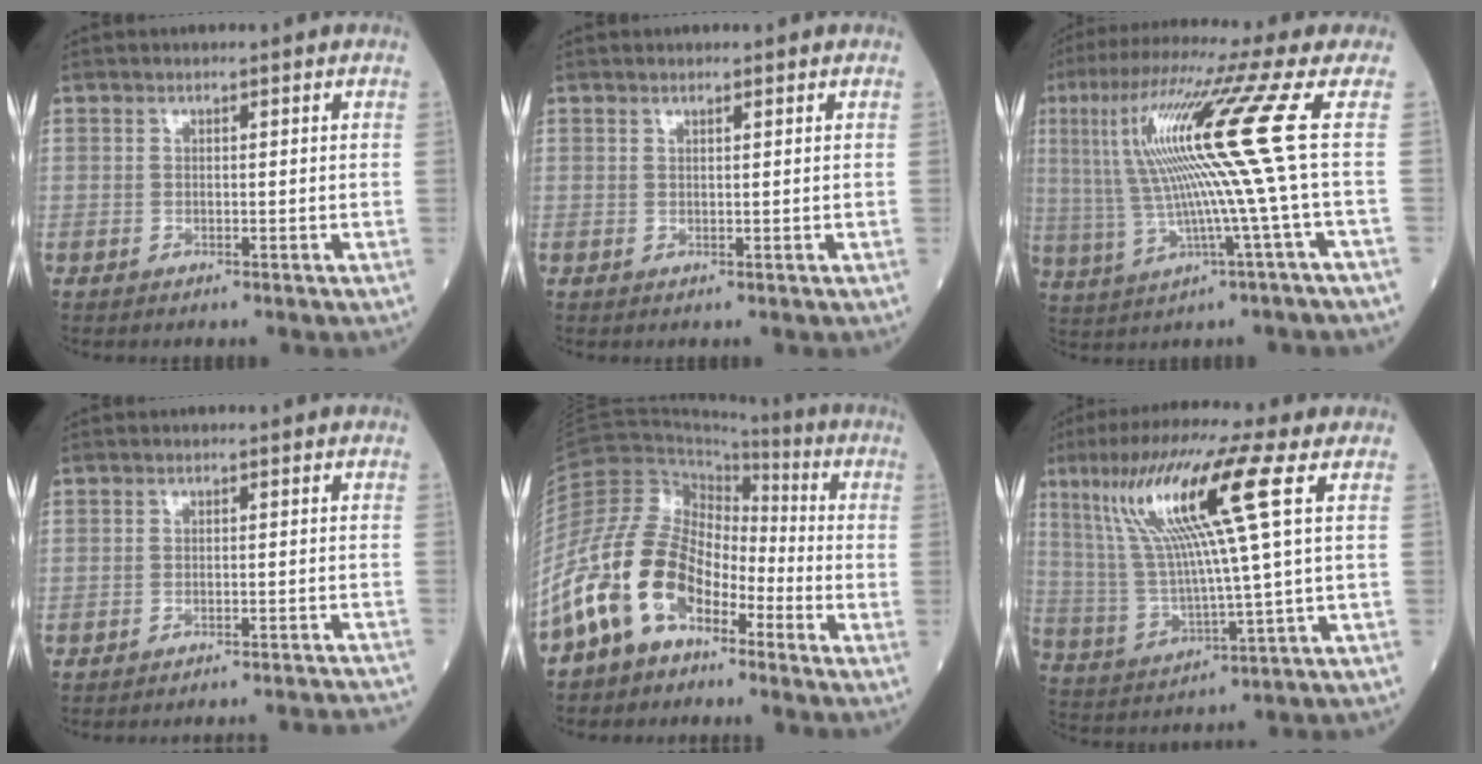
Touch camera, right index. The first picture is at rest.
{"total": 0.5, "force": [0.5, -0.1, 0.3], "torque": [-0.012, -0.002, 0.011]}
{"total": 14.8, "force": [2.7, -2.4, 14.4], "torque": [-0.269, 0.026, 0.048]}
{"total": 14.8, "force": [-14.4, -0.2, 3.1], "torque": [-0.030, -0.006, -0.164]}
{"total": 13.9, "force": [-8.6, 7.7, 7.8], "torque": [-0.181, 0.033, -0.172]}
{"total": 15.4, "force": [5.9, -0.8, 14.2], "torque": [-0.281, 0.020, 0.105]}